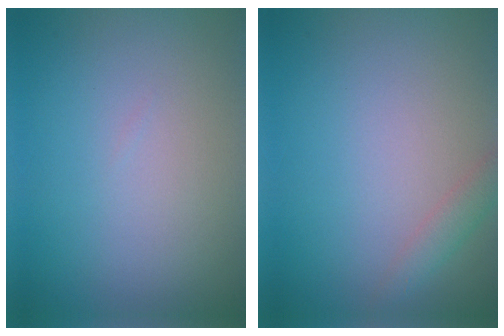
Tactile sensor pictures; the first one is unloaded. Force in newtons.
{"total": 1.5, "press": 1.5, "slide": 0.1}